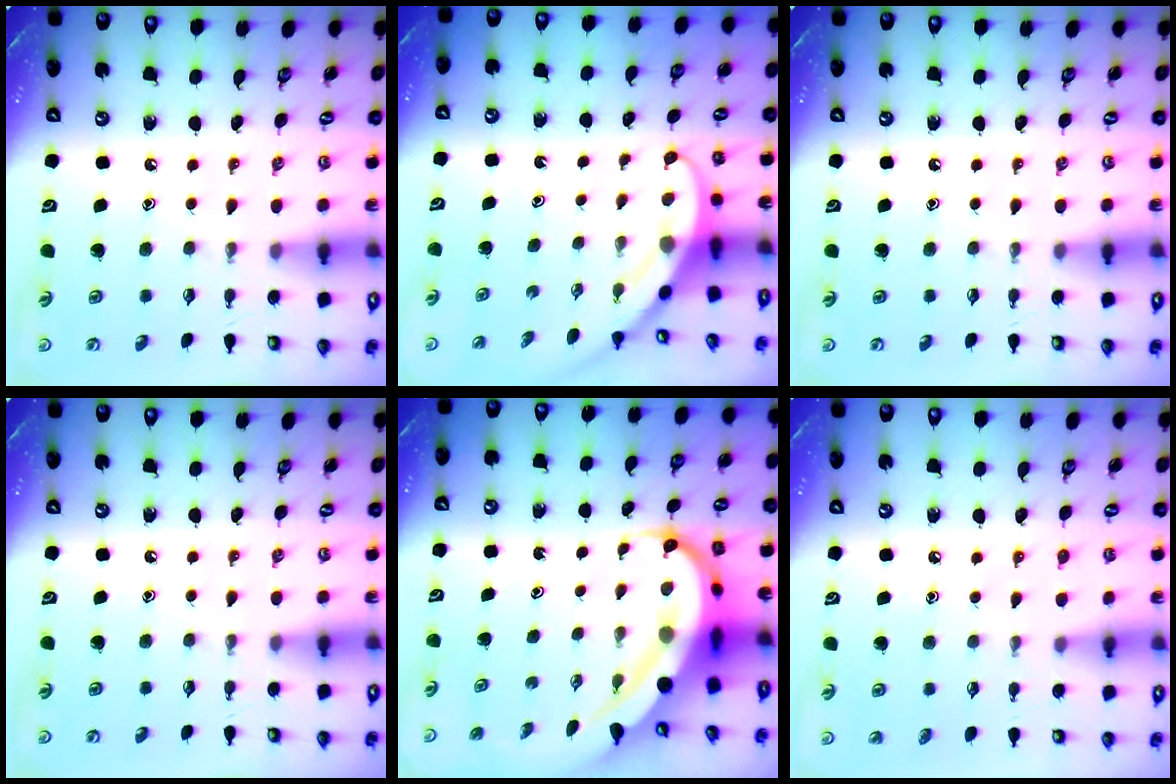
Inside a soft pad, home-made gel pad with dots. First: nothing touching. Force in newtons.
{"total": 3.7, "press": 3.7, "slide": 0.3}
{"total": 0.0}
{"total": 0.0}
{"total": 12.5, "press": 12.4, "slide": 1.3}
{"total": 4.4, "press": 4.4, "slide": 0.4}